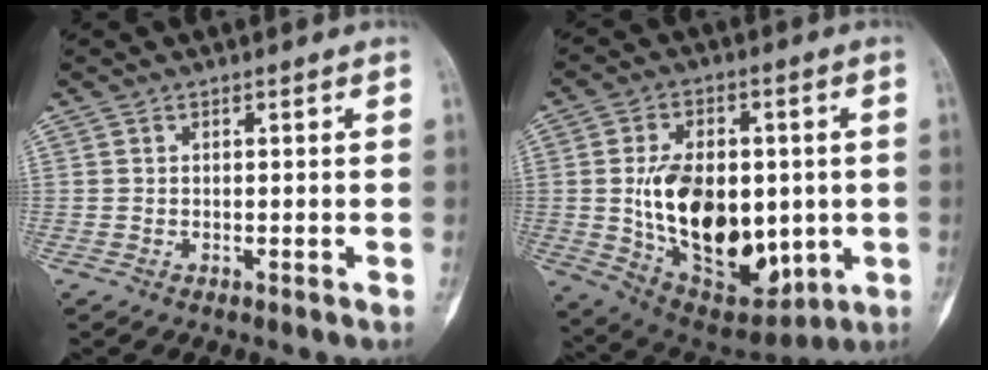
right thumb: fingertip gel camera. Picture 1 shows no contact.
{"total": 22.4, "force": [-0.9, 13.6, 17.7], "torque": [-0.248, -0.017, 0.013]}